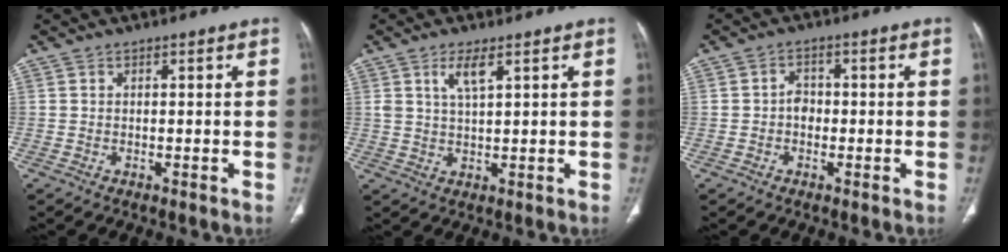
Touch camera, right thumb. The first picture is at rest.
{"total": 4.2, "force": [2.3, 1.2, 3.3], "torque": [-0.068, -0.012, 0.049]}
{"total": 2.5, "force": [-0.5, 2.1, 1.4], "torque": [-0.009, 0.009, -0.014]}